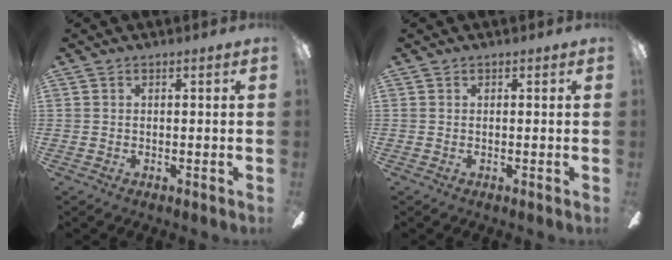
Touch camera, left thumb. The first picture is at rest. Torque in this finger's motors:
{"motor_torque": [0.00, 0.00, 0.10, -0.09, 0.00]}